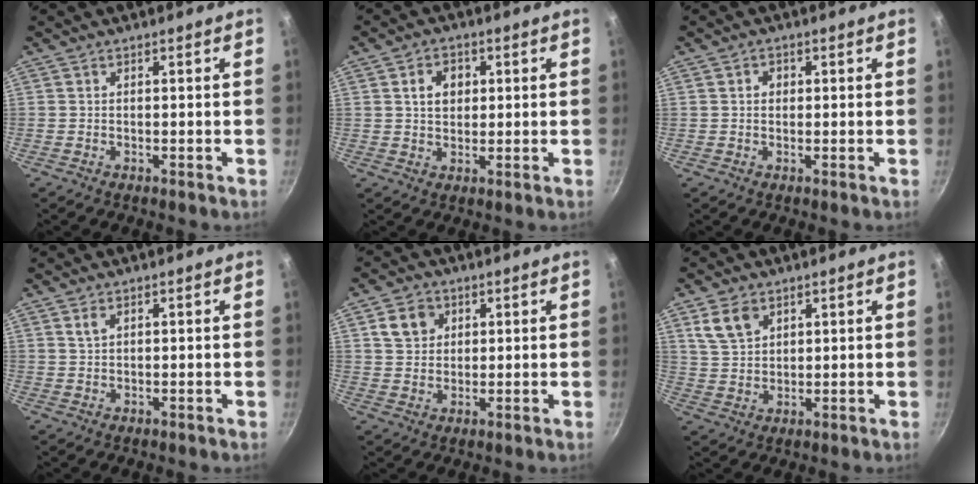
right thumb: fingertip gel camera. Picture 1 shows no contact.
{"total": 5.2, "force": [1.3, 4.0, 3.0], "torque": [-0.028, 0.004, 0.019]}
{"total": 1.8, "force": [0.3, 1.6, 0.9], "torque": [-0.006, 0.003, 0.002]}
{"total": 1.6, "force": [0.8, 0.9, 1.0], "torque": [-0.018, -0.003, 0.016]}
{"total": 5.9, "force": [2.1, 4.9, 2.4], "torque": [-0.016, 0.003, 0.035]}
{"total": 6.4, "force": [3.4, 4.3, 3.4], "torque": [-0.047, -0.010, 0.070]}